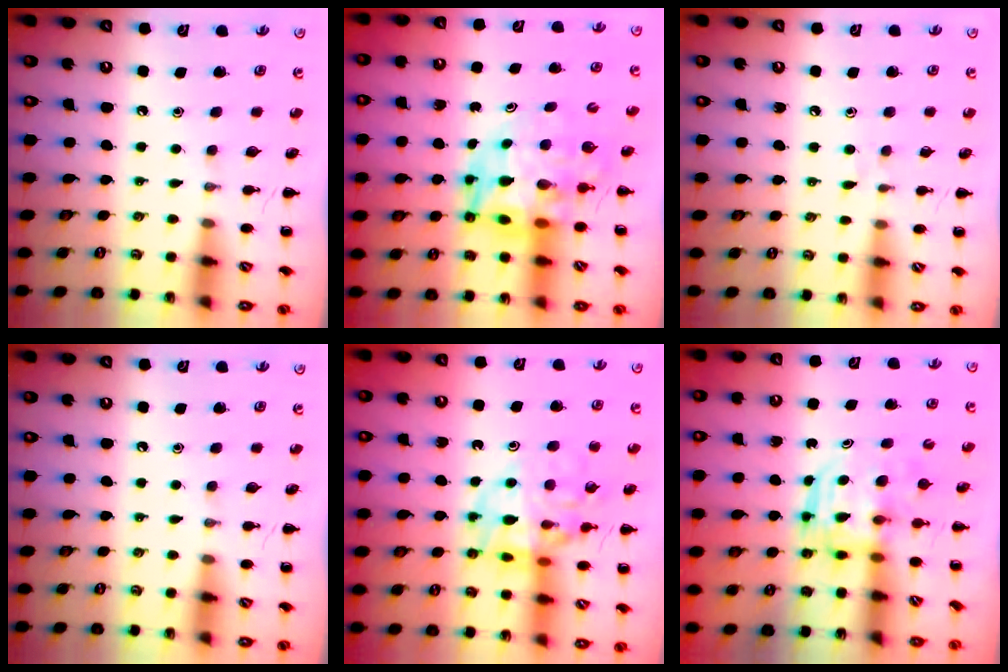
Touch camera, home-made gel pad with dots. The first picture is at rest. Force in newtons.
{"total": 9.7, "press": 9.2, "slide": 3.0}
{"total": 3.5, "press": 3.1, "slide": 1.6}
{"total": 0.0}
{"total": 15.6, "press": 15.4, "slide": 2.2}
{"total": 3.1, "press": 3.1, "slide": 0.2}